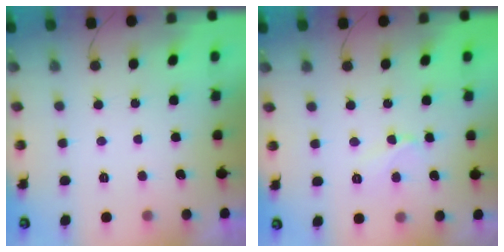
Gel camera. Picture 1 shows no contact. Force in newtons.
{"total": 5.9, "press": 5.9, "slide": 0.5}